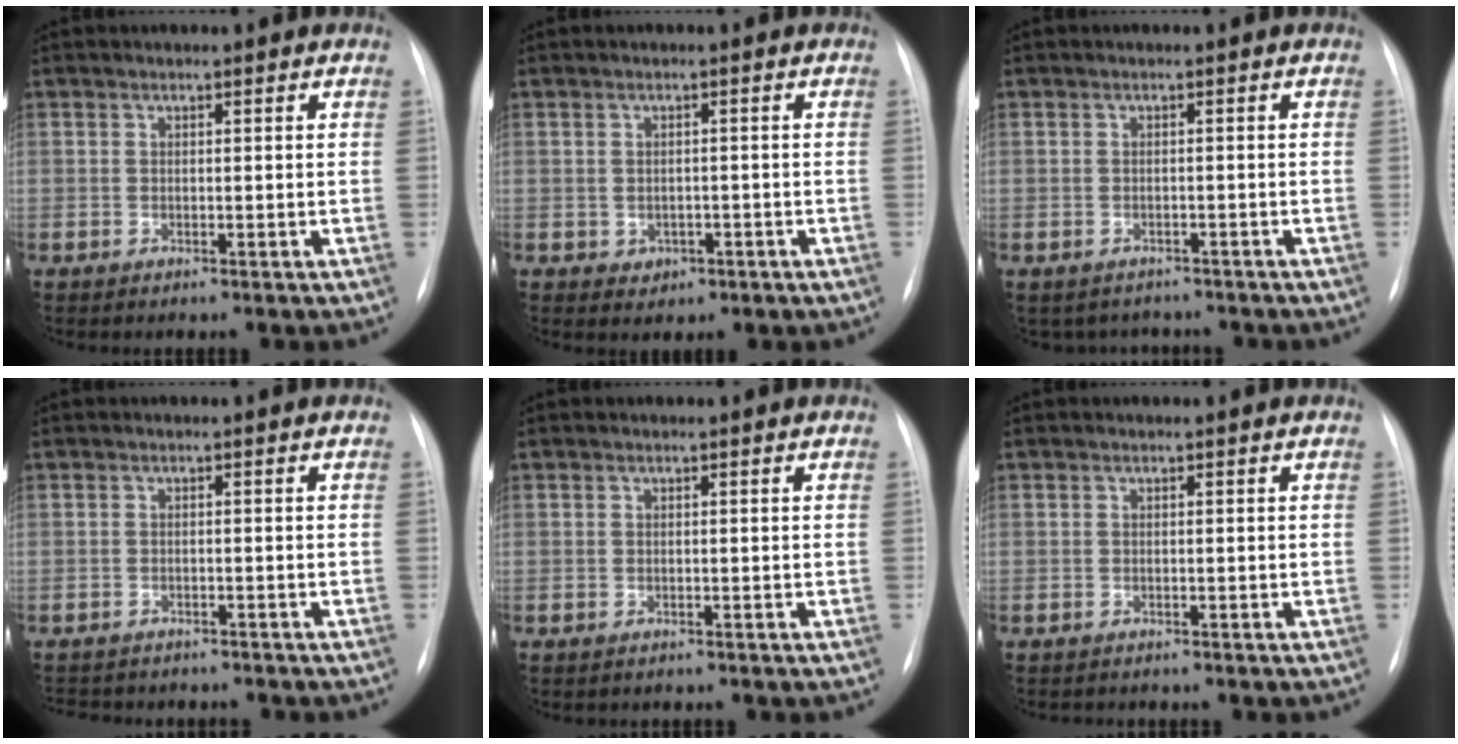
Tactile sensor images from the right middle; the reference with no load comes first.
{"total": 2.2, "force": [-0.7, 1.9, 0.8], "torque": [-0.009, 0.005, 0.002]}
{"total": 4.5, "force": [-3.9, 2.2, 0.1], "torque": [0.004, 0.009, -0.045]}
{"total": 8.0, "force": [-7.2, 2.8, 2.4], "torque": [-0.041, 0.001, -0.088]}
{"total": 0.0}
{"total": 0.8, "force": [-0.8, 0.2, 0.1], "torque": [-0.004, -0.001, -0.011]}